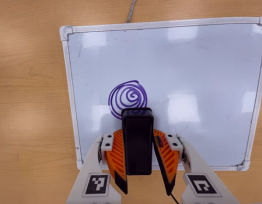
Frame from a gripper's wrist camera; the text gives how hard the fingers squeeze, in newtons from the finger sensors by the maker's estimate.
{"total": 5.9, "left": 5.1, "right": 6.8}